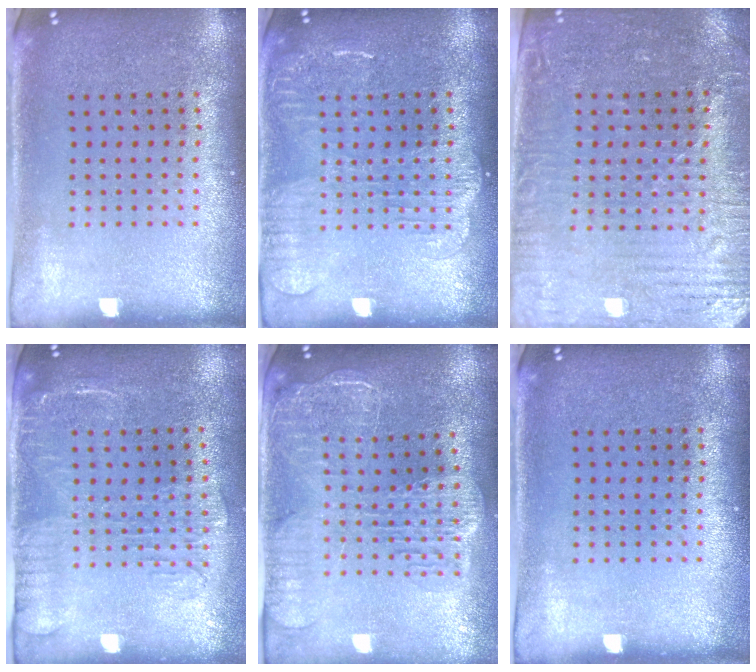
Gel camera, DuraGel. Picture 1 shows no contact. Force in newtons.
{"total": 2.8, "press": 2.7, "slide": 0.4}
{"total": 3.7, "press": 3.3, "slide": 1.7}
{"total": 1.9, "press": 1.6, "slide": 1.1}
{"total": 2.7, "press": 2.3, "slide": 1.4}
{"total": 0.0}